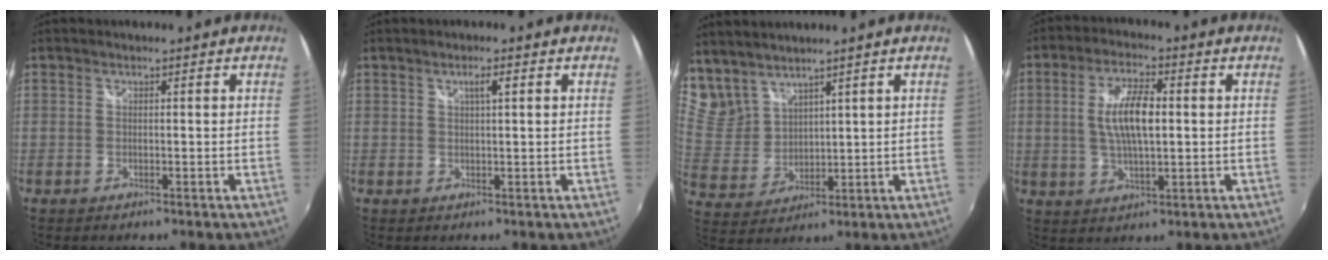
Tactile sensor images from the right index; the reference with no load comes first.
{"total": 1.9, "force": [0.7, 0.2, 1.7], "torque": [-0.029, 0.004, 0.012]}
{"total": 9.0, "force": [7.8, 4.0, 1.8], "torque": [-0.044, 0.001, 0.178]}
{"total": 9.1, "force": [0.7, 3.2, 8.5], "torque": [-0.163, 0.005, 0.015]}